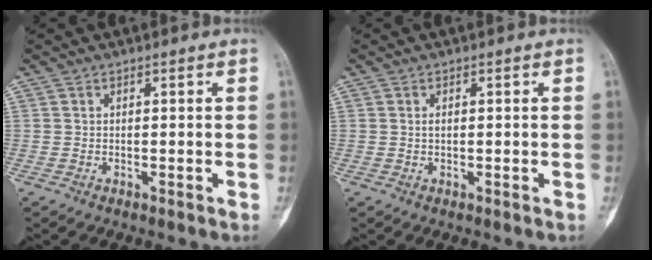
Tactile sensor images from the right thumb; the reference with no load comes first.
{"total": 0.6, "force": [0.1, 0.3, 0.6], "torque": [-0.006, 0.001, 0.001]}